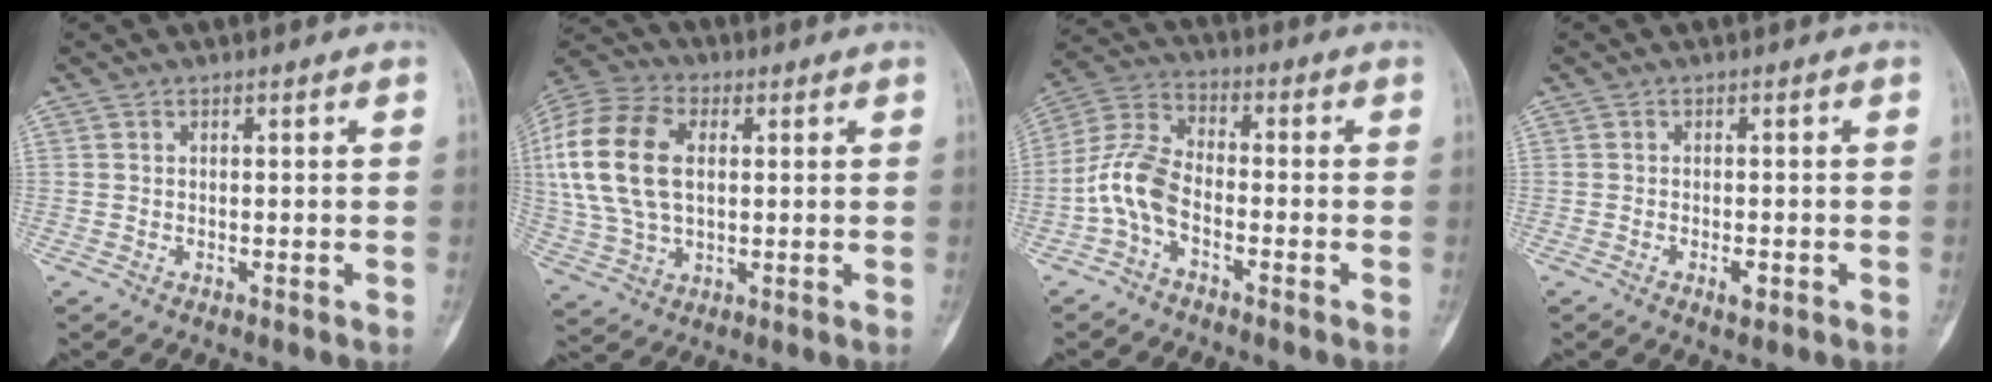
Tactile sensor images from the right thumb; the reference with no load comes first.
{"total": 18.1, "force": [2.7, 11.4, 13.8], "torque": [-0.296, 0.011, 0.051]}
{"total": 8.7, "force": [-3.0, 4.6, 6.7], "torque": [-0.145, 0.034, -0.073]}
{"total": 2.0, "force": [-0.8, 0.8, 1.6], "torque": [-0.026, 0.000, -0.012]}